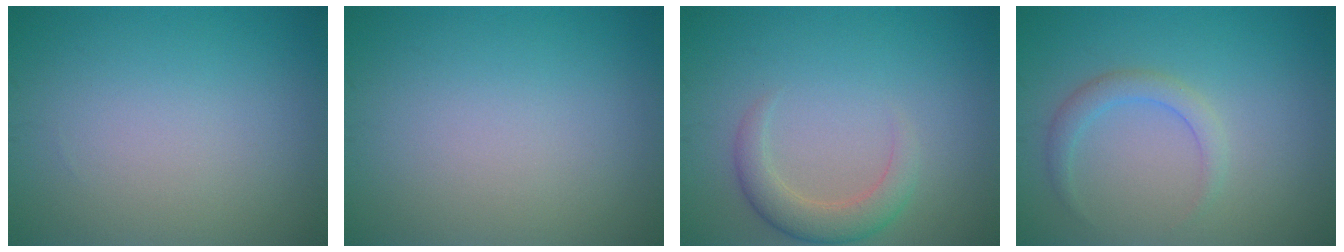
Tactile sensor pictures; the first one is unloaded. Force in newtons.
{"total": 0.0}
{"total": 3.1, "press": 3.1, "slide": 0.1}
{"total": 2.0, "press": 2.0, "slide": 0.2}